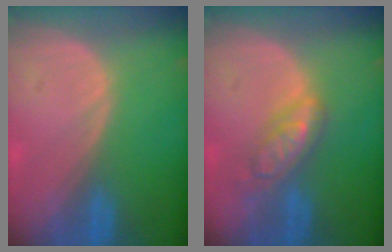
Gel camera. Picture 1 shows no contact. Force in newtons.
{"total": 5.9, "press": 5.2, "slide": 2.9}